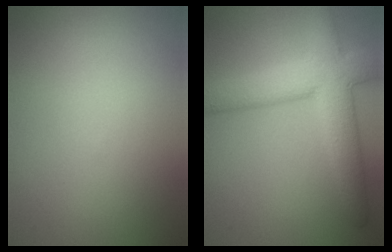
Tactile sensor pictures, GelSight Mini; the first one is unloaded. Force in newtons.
{"total": 7.5, "press": 7.5, "slide": 0.6}